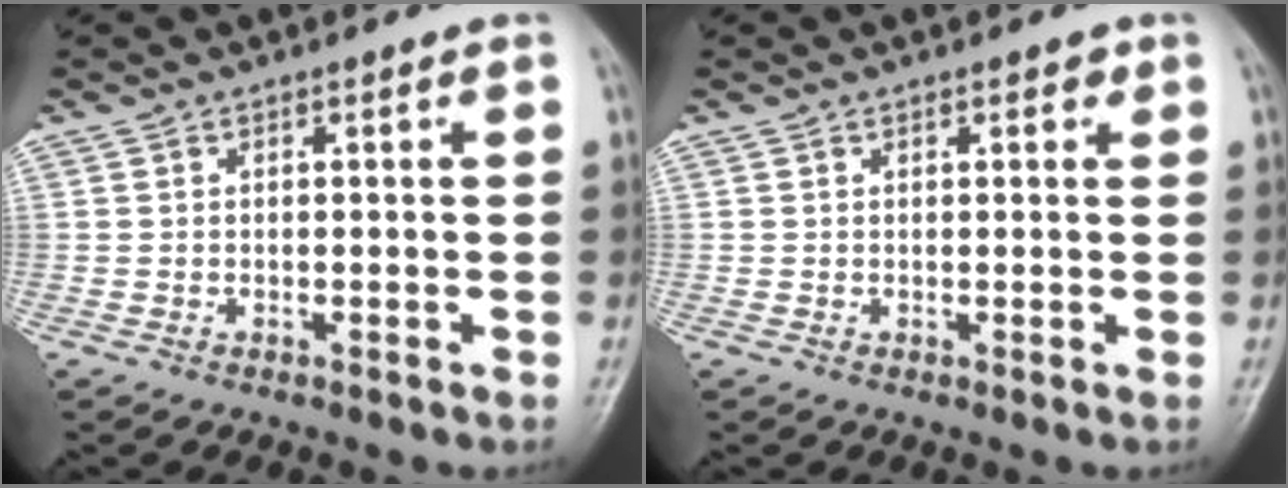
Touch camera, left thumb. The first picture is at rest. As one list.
[{"total": 1.7, "force": [0.9, 0.8, 1.1], "torque": [-0.006, -0.002, 0.009]}]